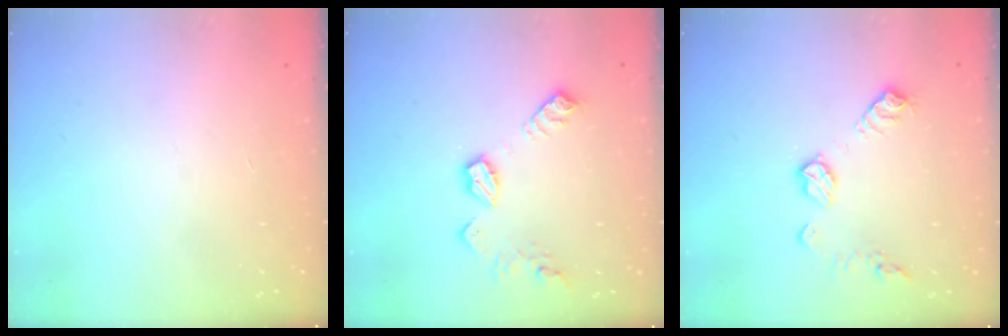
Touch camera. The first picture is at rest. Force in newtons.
{"total": 10.7, "press": 10.7, "slide": 0.6}
{"total": 9.8, "press": 9.8, "slide": 0.6}